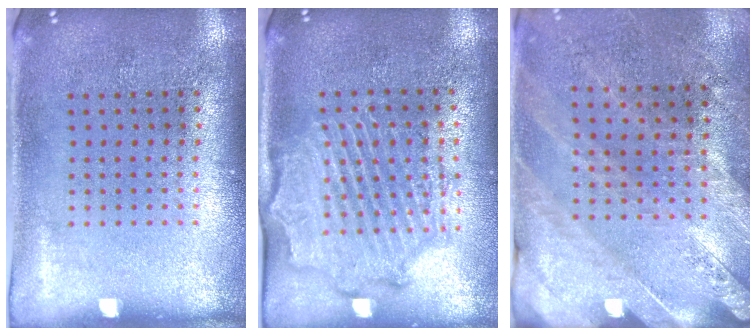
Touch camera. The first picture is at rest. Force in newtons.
{"total": 2.1, "press": 2.1, "slide": 0.5}
{"total": 2.5, "press": 2.3, "slide": 0.8}